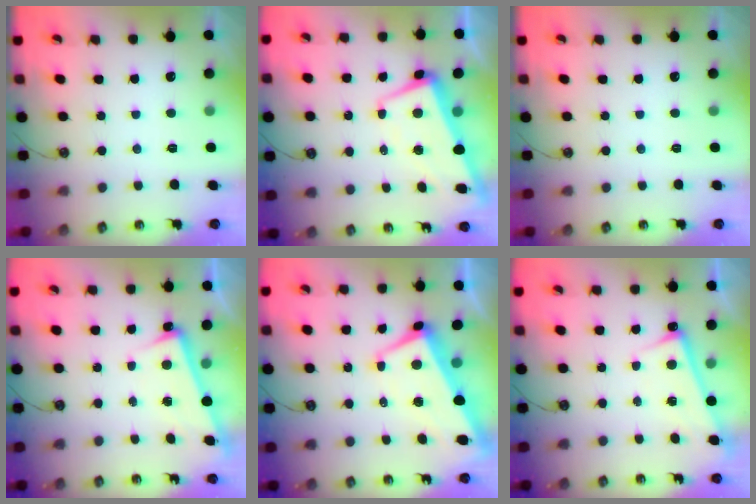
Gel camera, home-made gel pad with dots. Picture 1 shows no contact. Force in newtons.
{"total": 1.2, "press": 0.4, "slide": 1.1}
{"total": 0.0}
{"total": 3.5, "press": 3.4, "slide": 0.6}
{"total": 1.7, "press": 1.1, "slide": 1.3}
{"total": 2.9, "press": 2.8, "slide": 0.3}